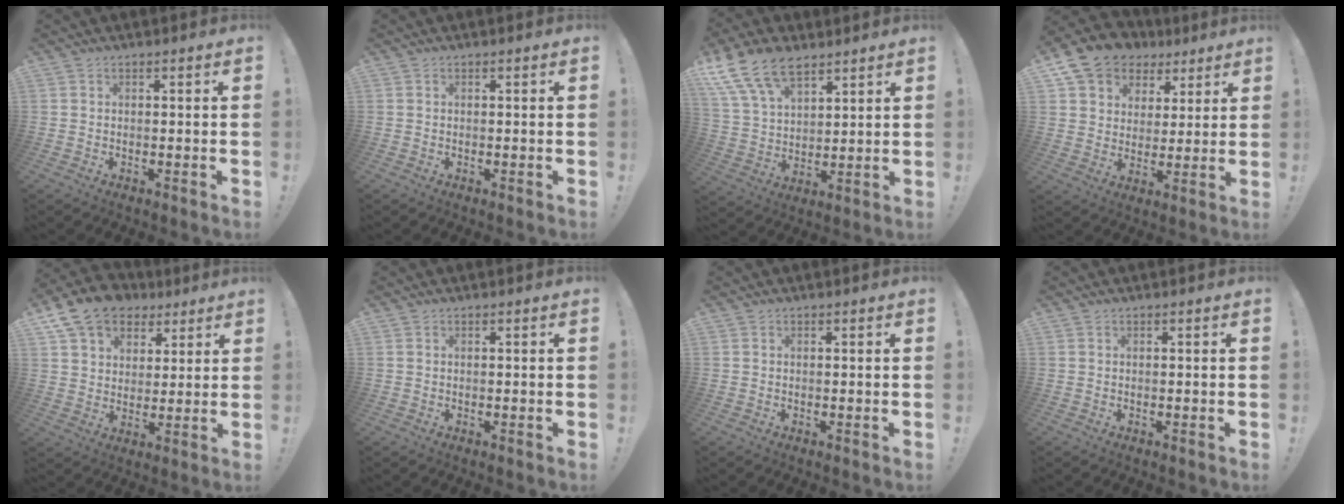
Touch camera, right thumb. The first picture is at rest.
{"total": 0.0}
{"total": 15.4, "force": [10.3, 8.4, 7.9], "torque": [-0.154, -0.057, 0.192]}
{"total": 11.9, "force": [7.5, 8.7, 3.3], "torque": [-0.057, -0.055, 0.147]}
{"total": 14.2, "force": [8.8, 9.7, 5.3], "torque": [-0.094, -0.051, 0.170]}
{"total": 0.0}
{"total": 0.0}
{"total": 0.0}